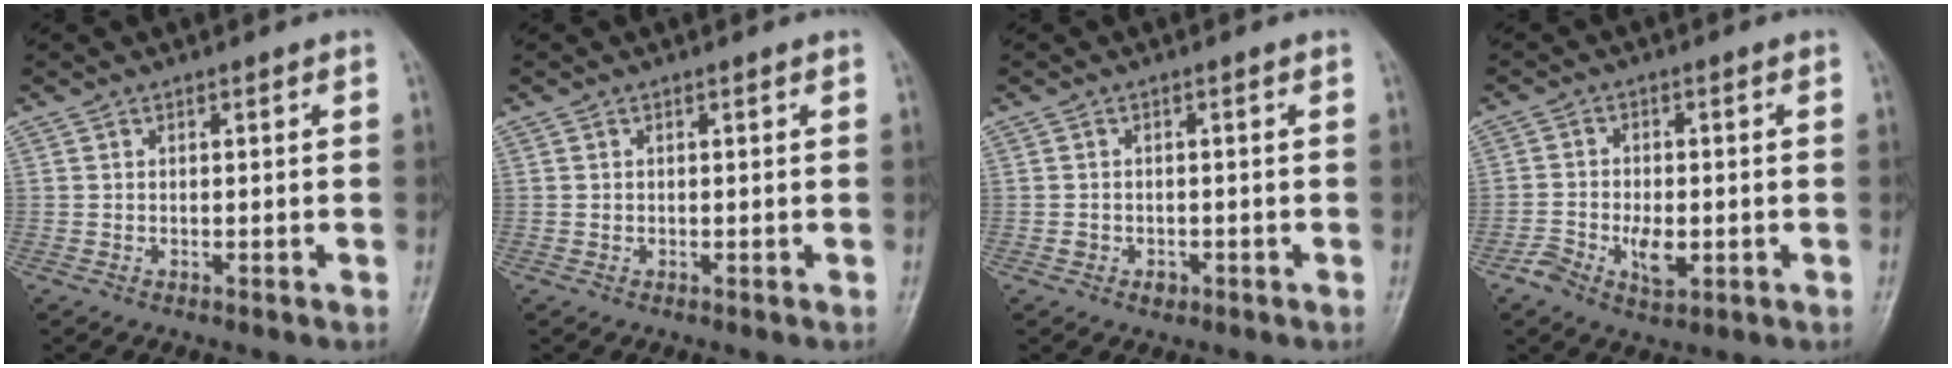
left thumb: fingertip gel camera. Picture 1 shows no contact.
{"total": 0.0}
{"total": 1.6, "force": [-0.9, 1.3, 0.5], "torque": [-0.003, 0.009, -0.009]}
{"total": 6.0, "force": [-2.1, 3.4, 4.5], "torque": [-0.080, 0.010, -0.033]}